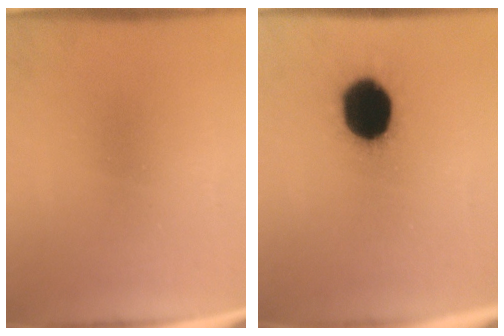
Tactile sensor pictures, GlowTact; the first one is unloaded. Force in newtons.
{"total": 17.8}